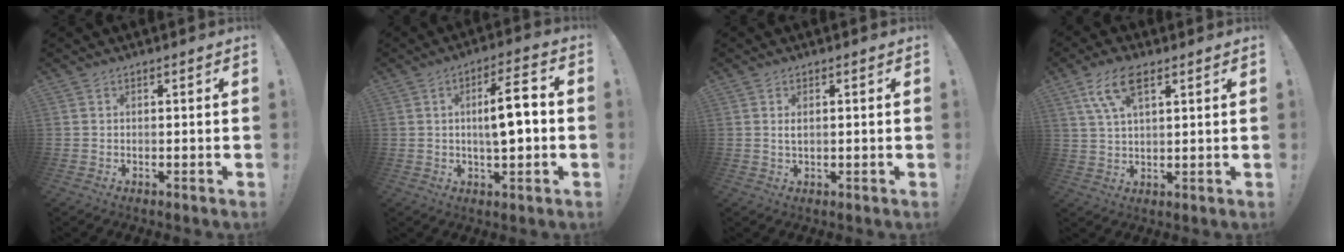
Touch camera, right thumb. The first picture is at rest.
{"total": 10.1, "force": [0.0, 2.6, 9.7], "torque": [-0.145, 0.006, -0.005]}
{"total": 1.6, "force": [0.6, 0.4, 1.4], "torque": [-0.021, -0.001, 0.009]}
{"total": 9.9, "force": [4.9, 4.5, 7.3], "torque": [-0.137, 0.000, 0.095]}